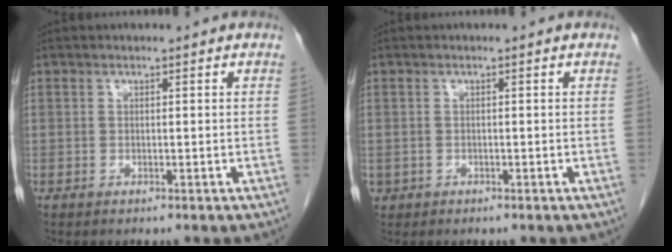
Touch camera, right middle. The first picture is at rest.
{"total": 0.9, "force": [-0.3, 0.8, 0.1], "torque": [-0.006, 0.004, -0.001]}